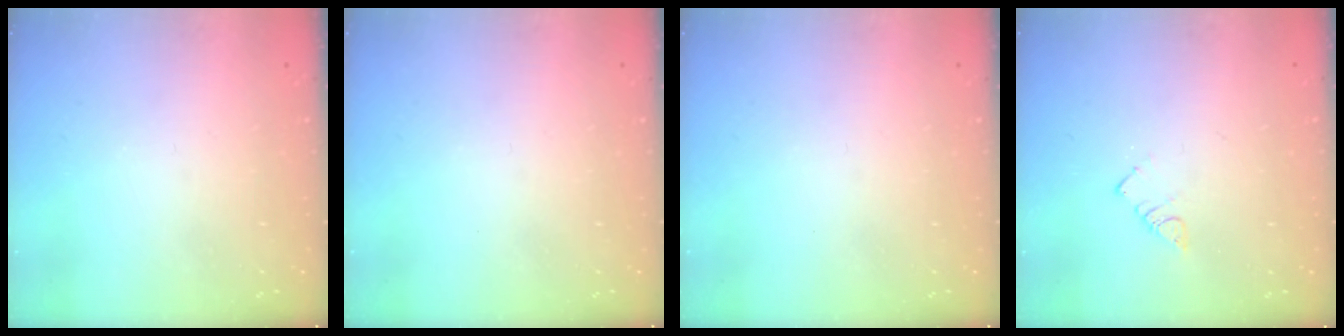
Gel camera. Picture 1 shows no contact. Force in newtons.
{"total": 0.0}
{"total": 0.0}
{"total": 2.8, "press": 2.8, "slide": 0.3}